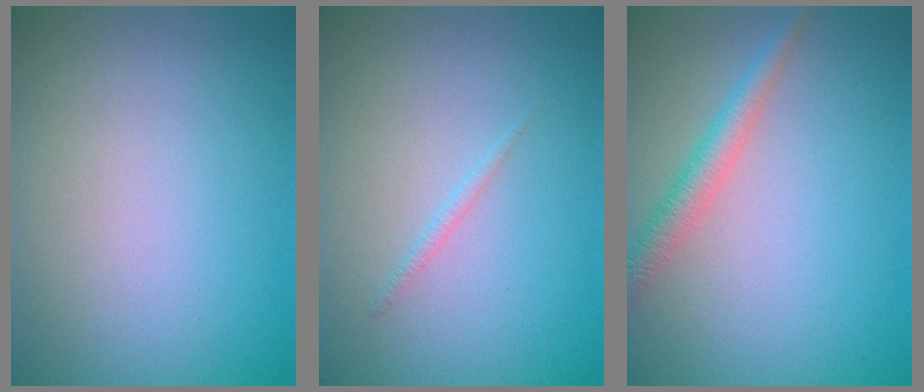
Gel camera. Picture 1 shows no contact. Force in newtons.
{"total": 0.6, "press": 0.6, "slide": 0.0}
{"total": 2.5, "press": 2.5, "slide": 0.1}